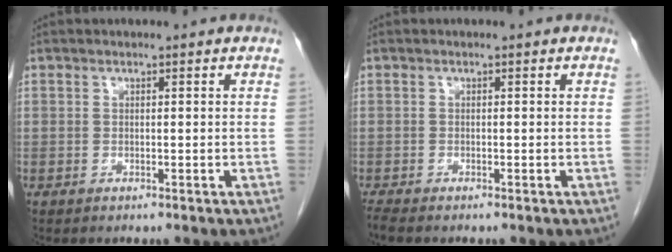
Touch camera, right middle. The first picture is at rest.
{"total": 1.2, "force": [-1.1, -0.2, 0.4], "torque": [-0.015, -0.006, -0.023]}